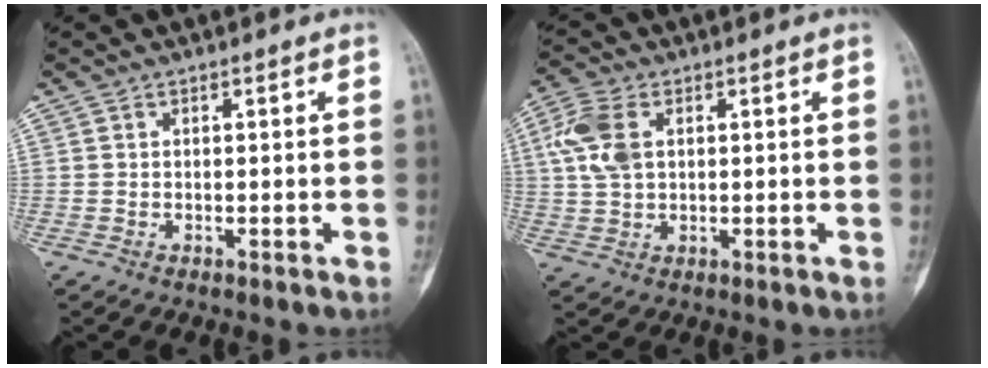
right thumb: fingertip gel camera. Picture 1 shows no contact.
{"total": 7.7, "force": [1.7, 4.8, 5.8], "torque": [-0.137, 0.011, 0.033]}